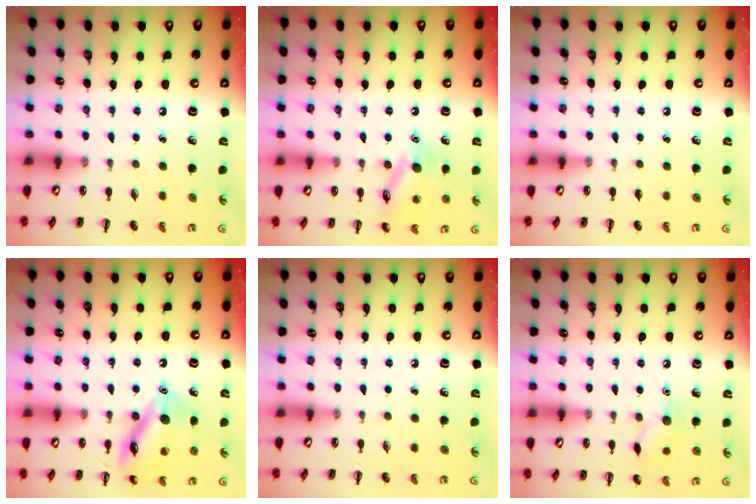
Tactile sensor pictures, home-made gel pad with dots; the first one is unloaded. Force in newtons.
{"total": 12.6, "press": 12.6, "slide": 0.7}
{"total": 0.0}
{"total": 13.6, "press": 13.6, "slide": 1.2}
{"total": 0.0}
{"total": 7.8, "press": 7.7, "slide": 1.3}